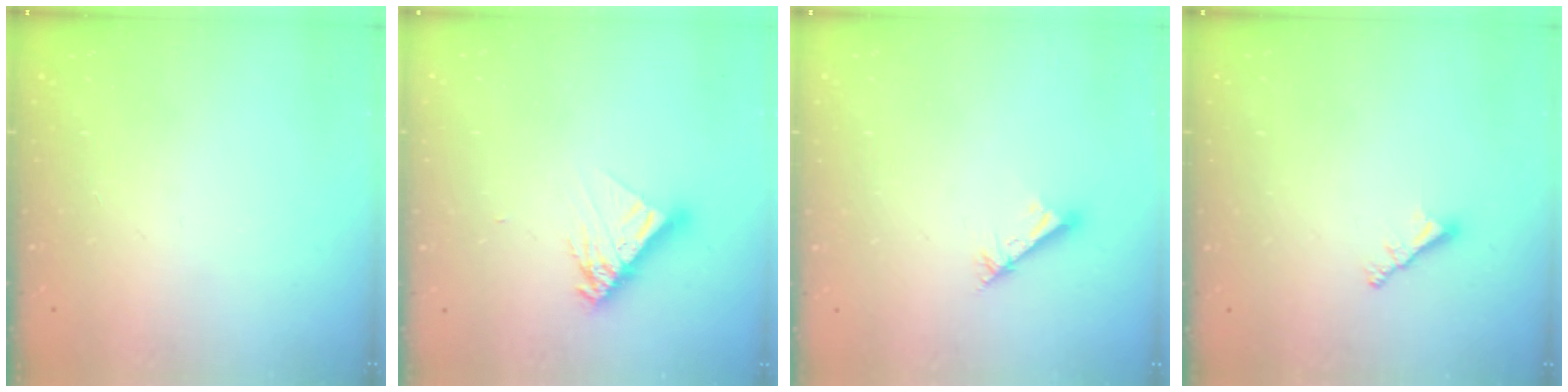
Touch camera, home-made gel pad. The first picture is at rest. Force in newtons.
{"total": 10.2, "press": 10.2, "slide": 0.9}
{"total": 2.6, "press": 2.6, "slide": 0.2}
{"total": 2.1, "press": 2.0, "slide": 0.5}